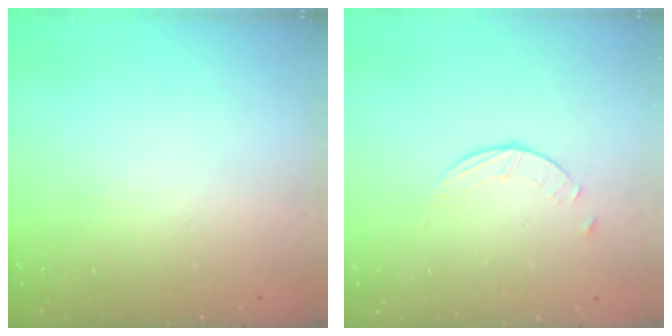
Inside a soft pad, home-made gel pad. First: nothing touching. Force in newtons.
{"total": 0.9, "press": 0.9, "slide": 0.2}